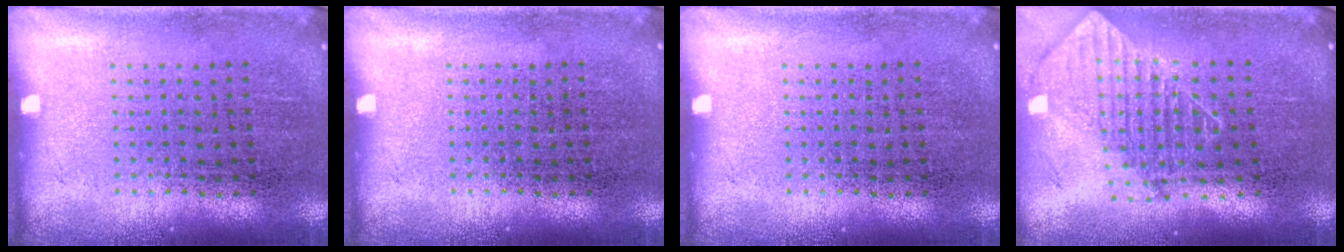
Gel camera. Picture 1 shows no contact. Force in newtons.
{"total": 0.0}
{"total": 0.0}
{"total": 1.8, "press": 1.5, "slide": 1.1}